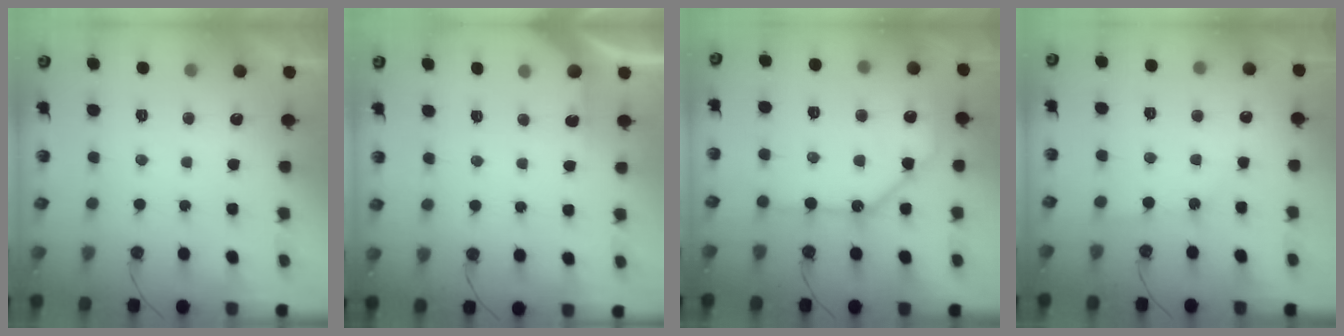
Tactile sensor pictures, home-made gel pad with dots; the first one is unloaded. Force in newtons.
{"total": 2.9, "press": 2.9, "slide": 0.3}
{"total": 12.8, "press": 12.8, "slide": 1.1}
{"total": 2.7, "press": 2.7, "slide": 0.3}